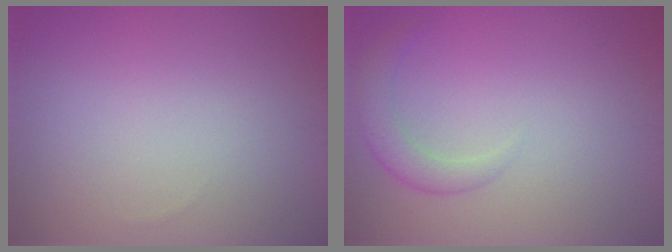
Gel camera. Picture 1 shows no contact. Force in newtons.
{"total": 2.2, "press": 2.2, "slide": 0.1}